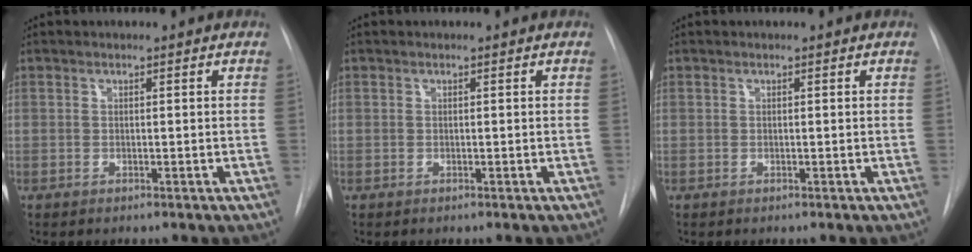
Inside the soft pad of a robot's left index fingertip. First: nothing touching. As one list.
[{"total": 0.0}, {"total": 0.0}]